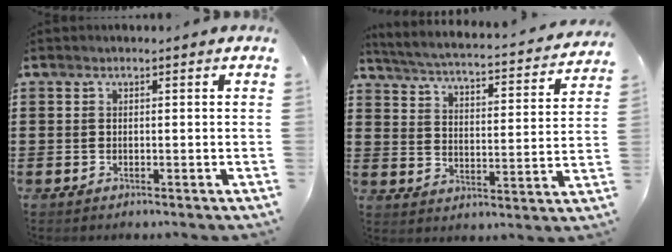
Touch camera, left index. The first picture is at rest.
{"total": 3.0, "force": [2.8, -0.3, 1.2], "torque": [-0.044, -0.032, 0.035]}